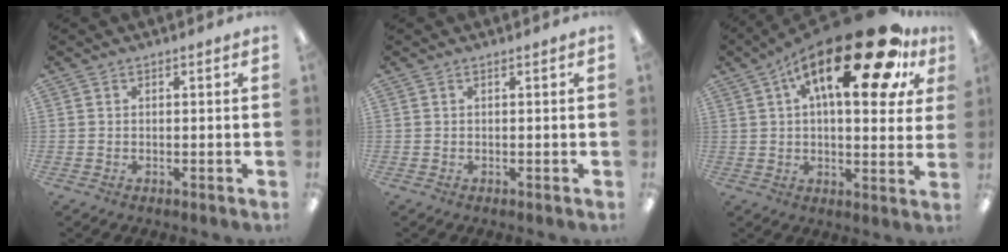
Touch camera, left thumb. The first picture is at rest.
{"total": 0.0}
{"total": 24.3, "force": [12.4, 8.6, 19.0], "torque": [-0.283, -0.056, 0.195]}